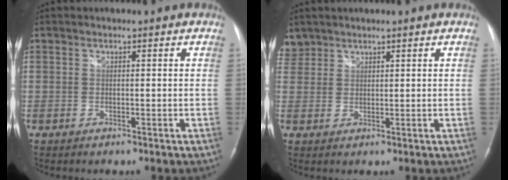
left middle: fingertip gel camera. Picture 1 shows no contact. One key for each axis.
{"total": 3.0, "fx": 2.5, "fy": 1.6, "fz": -0.3, "tx": 0.009, "ty": 0.010, "tz": 0.051}